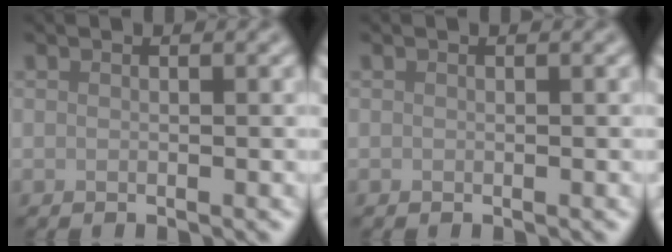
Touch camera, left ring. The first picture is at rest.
{"total": 0.0}